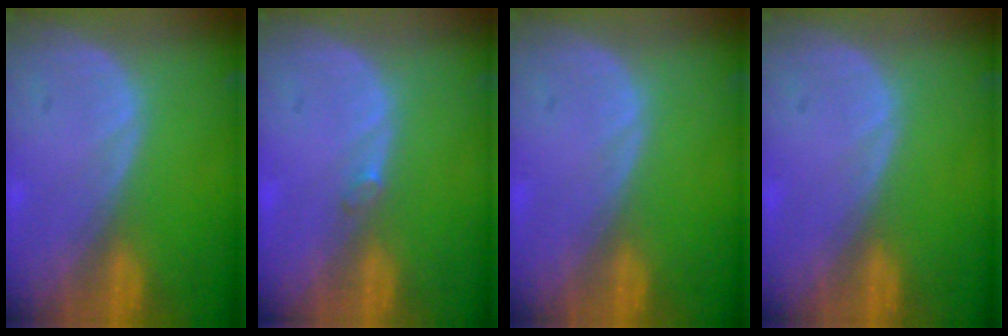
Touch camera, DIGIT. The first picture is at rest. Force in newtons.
{"total": 0.6, "press": 0.6, "slide": 0.1}
{"total": 0.0}
{"total": 0.0}